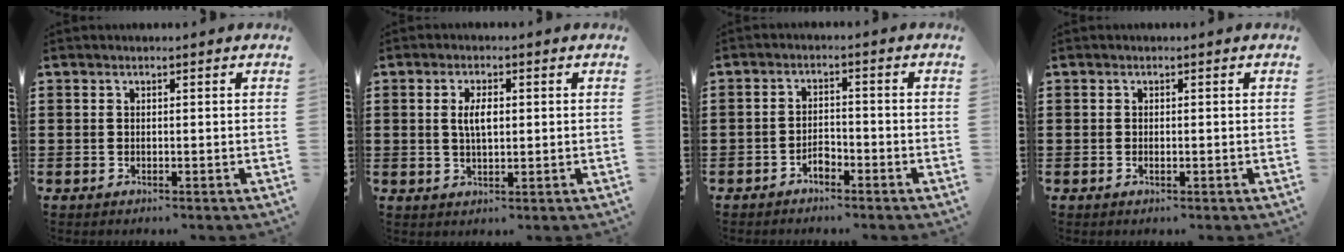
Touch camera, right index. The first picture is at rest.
{"total": 3.8, "force": [0.5, 1.4, 3.5], "torque": [-0.070, 0.006, 0.006]}
{"total": 2.5, "force": [-2.0, 1.0, 1.1], "torque": [-0.026, 0.006, -0.041]}
{"total": 0.6, "force": [-0.2, 0.2, 0.6], "torque": [-0.012, -0.004, -0.002]}